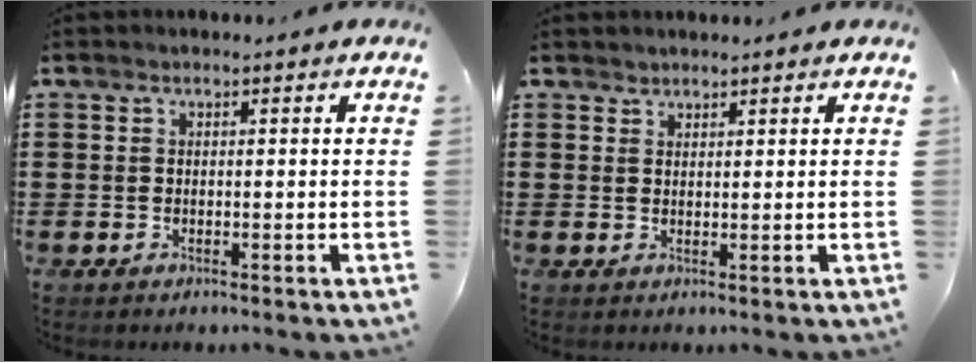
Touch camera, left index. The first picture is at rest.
{"total": 1.3, "force": [1.3, 0.4, -0.1], "torque": [-0.001, 0.000, 0.025]}